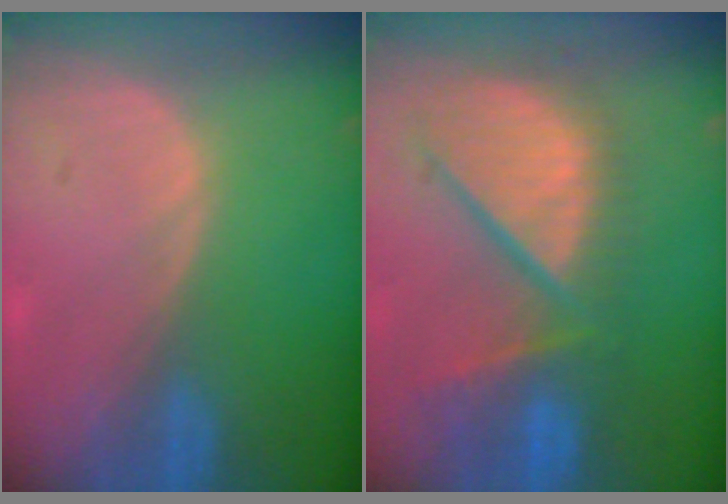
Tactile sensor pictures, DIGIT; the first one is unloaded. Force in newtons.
{"total": 11.7, "press": 10.3, "slide": 5.5}